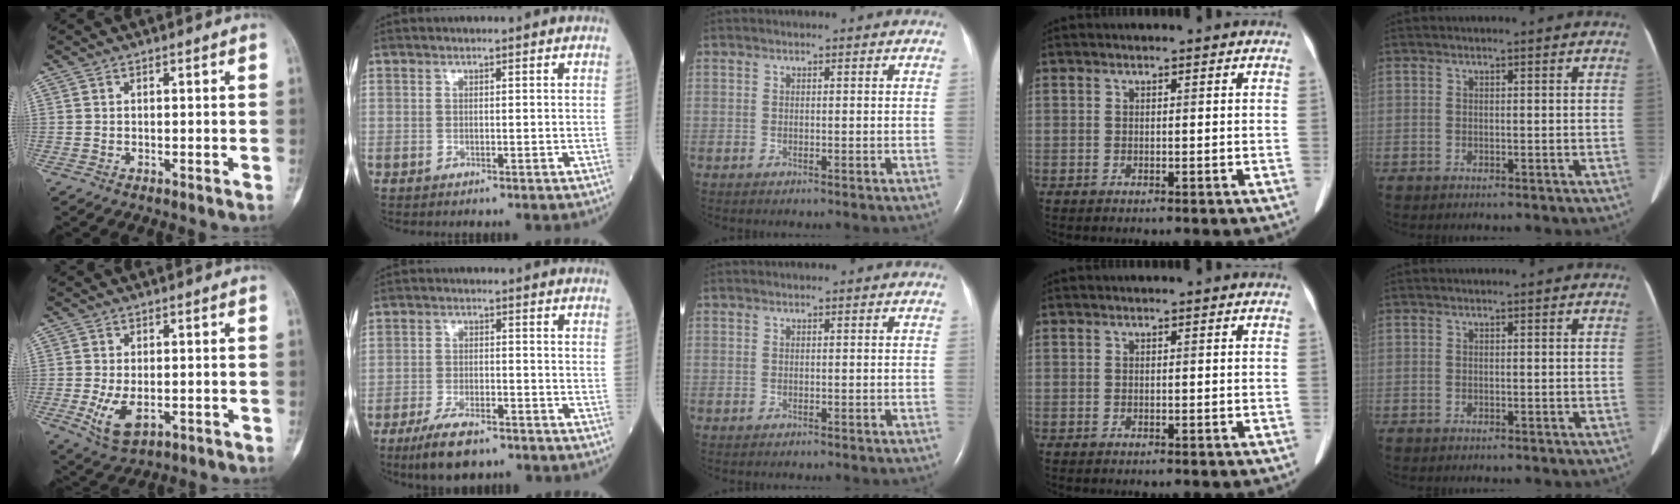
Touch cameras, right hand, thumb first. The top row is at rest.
{"thumb": {"total": 6.5, "force": [-1.6, 3.6, 5.2], "torque": [-0.099, -0.011, -0.019]}, "index": {"total": 7.4, "force": [-5.5, 2.0, 4.6], "torque": [-0.089, -0.012, -0.096]}}